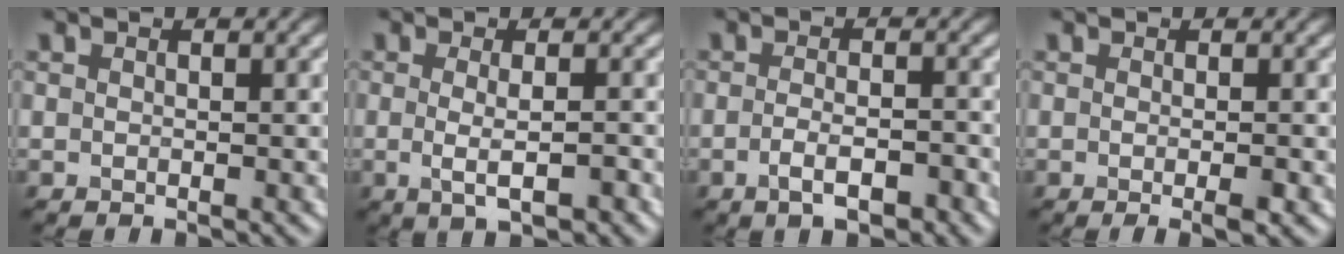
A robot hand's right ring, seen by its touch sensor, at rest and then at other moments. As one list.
[{"total": 2.9, "force": [-0.5, 0.8, 2.8], "torque": [-0.048, -0.010, -0.005]}, {"total": 3.1, "force": [-1.5, 1.0, 2.5], "torque": [-0.047, -0.001, -0.025]}, {"total": 2.2, "force": [-0.6, 0.5, 2.0], "torque": [-0.028, -0.007, -0.009]}]